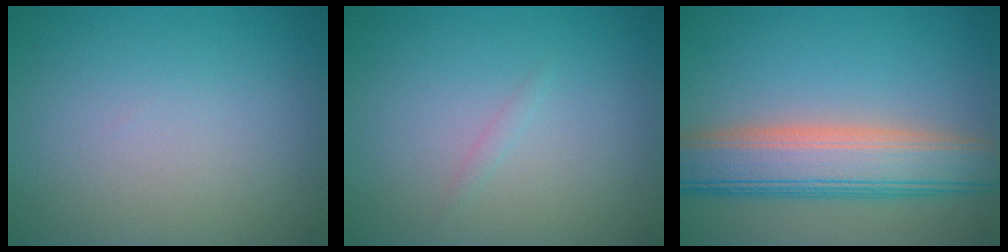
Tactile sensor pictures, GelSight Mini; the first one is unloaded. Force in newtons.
{"total": 0.5, "press": 0.5, "slide": 0.0}
{"total": 8.0, "press": 7.9, "slide": 0.5}